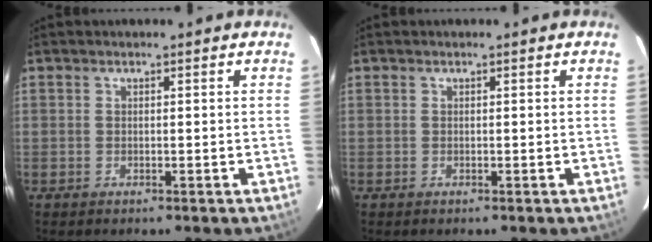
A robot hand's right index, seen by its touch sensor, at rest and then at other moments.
{"total": 0.0}